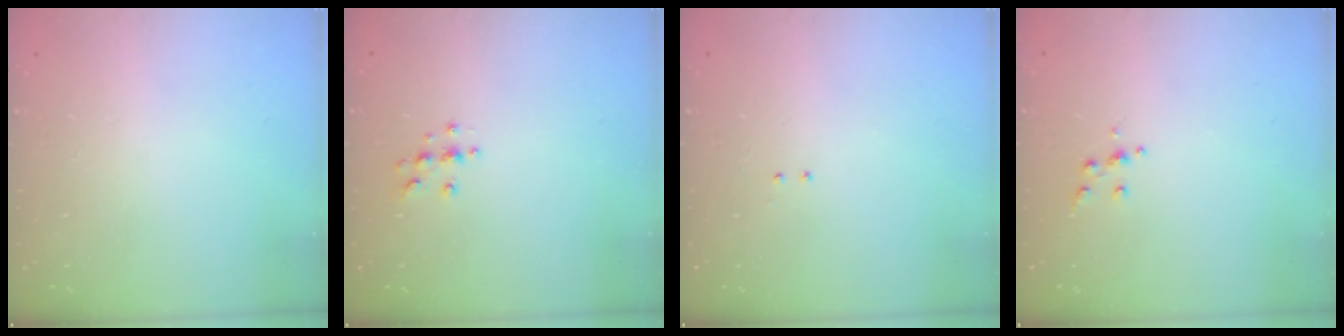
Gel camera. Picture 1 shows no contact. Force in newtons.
{"total": 6.3, "press": 6.3, "slide": 0.8}
{"total": 2.0, "press": 2.0, "slide": 0.4}
{"total": 4.8, "press": 4.8, "slide": 0.6}